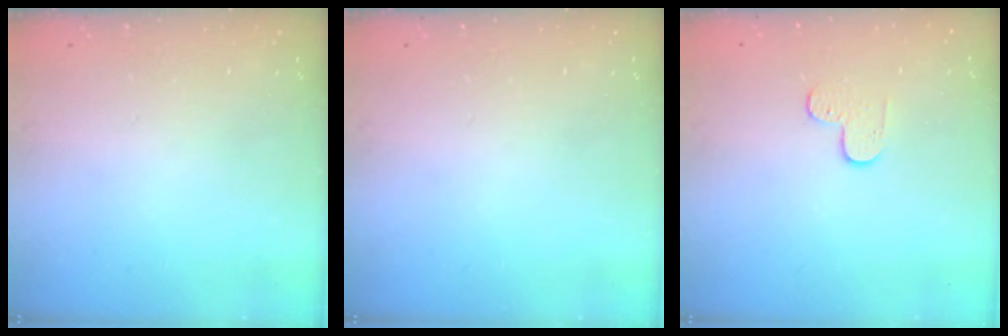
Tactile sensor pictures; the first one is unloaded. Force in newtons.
{"total": 0.0}
{"total": 5.5, "press": 5.5, "slide": 0.5}